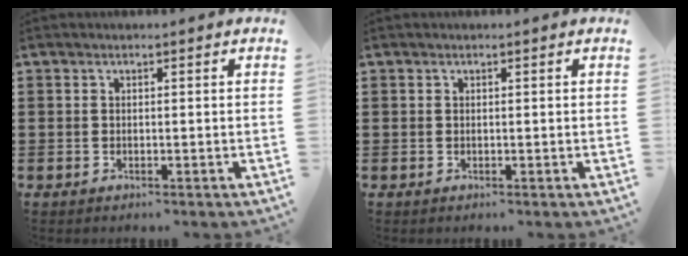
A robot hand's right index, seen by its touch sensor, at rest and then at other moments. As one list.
[{"total": 0.0}]